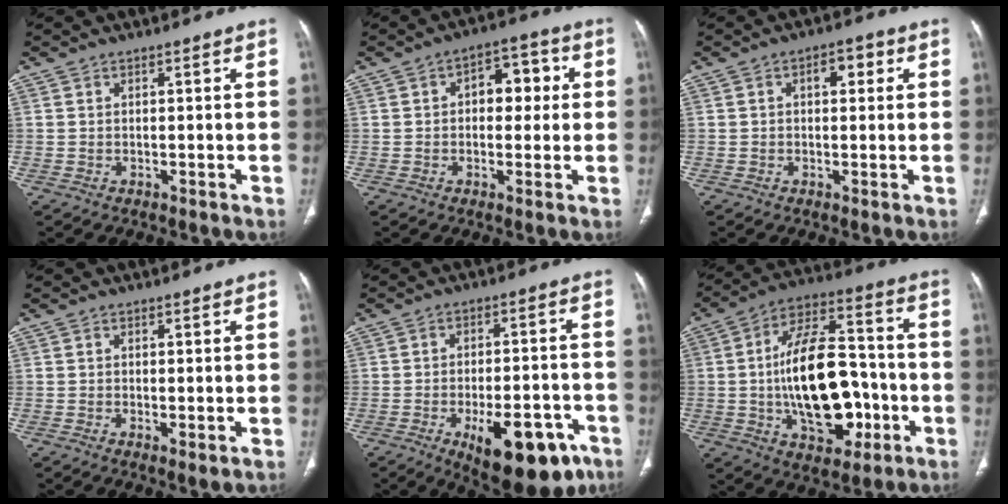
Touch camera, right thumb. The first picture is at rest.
{"total": 7.9, "force": [1.1, 5.0, 6.0], "torque": [-0.048, 0.022, 0.011]}
{"total": 3.9, "force": [1.0, 2.3, 3.0], "torque": [-0.030, 0.008, 0.011]}
{"total": 1.9, "force": [-0.3, 0.5, 1.8], "torque": [-0.037, -0.010, -0.004]}
{"total": 17.3, "force": [-8.5, 7.6, 13.0], "torque": [-0.135, 0.035, -0.104]}
{"total": 21.7, "force": [-3.4, 11.9, 17.8], "torque": [-0.267, 0.032, -0.047]}